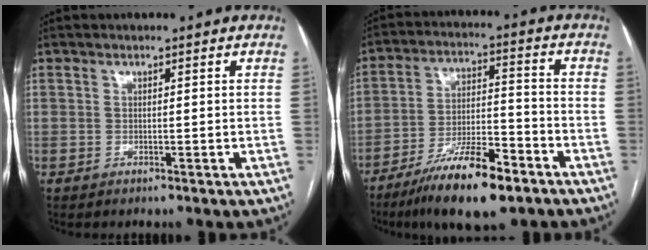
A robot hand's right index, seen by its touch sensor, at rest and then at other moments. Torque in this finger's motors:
{"motor_torque": [1.14, -1.00, 0.70, 0.17]}